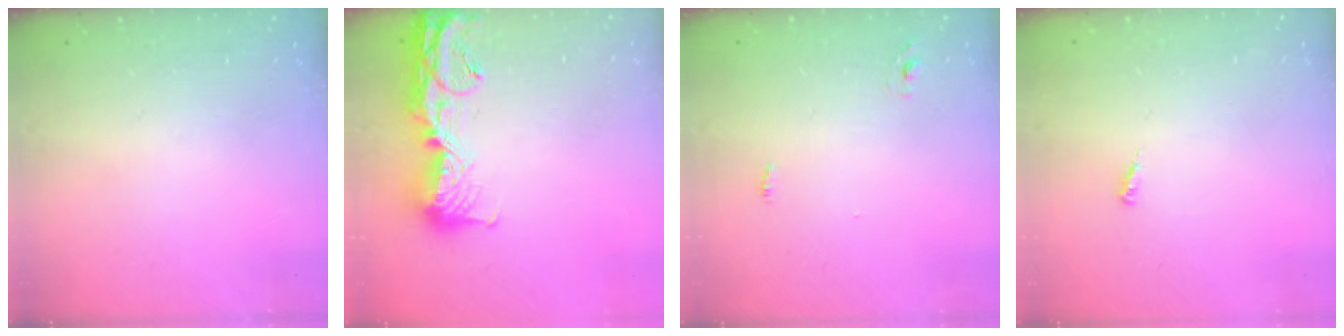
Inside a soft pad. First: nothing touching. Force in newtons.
{"total": 15.2, "press": 15.2, "slide": 1.3}
{"total": 2.7, "press": 2.6, "slide": 0.9}
{"total": 2.1, "press": 2.1, "slide": 0.1}